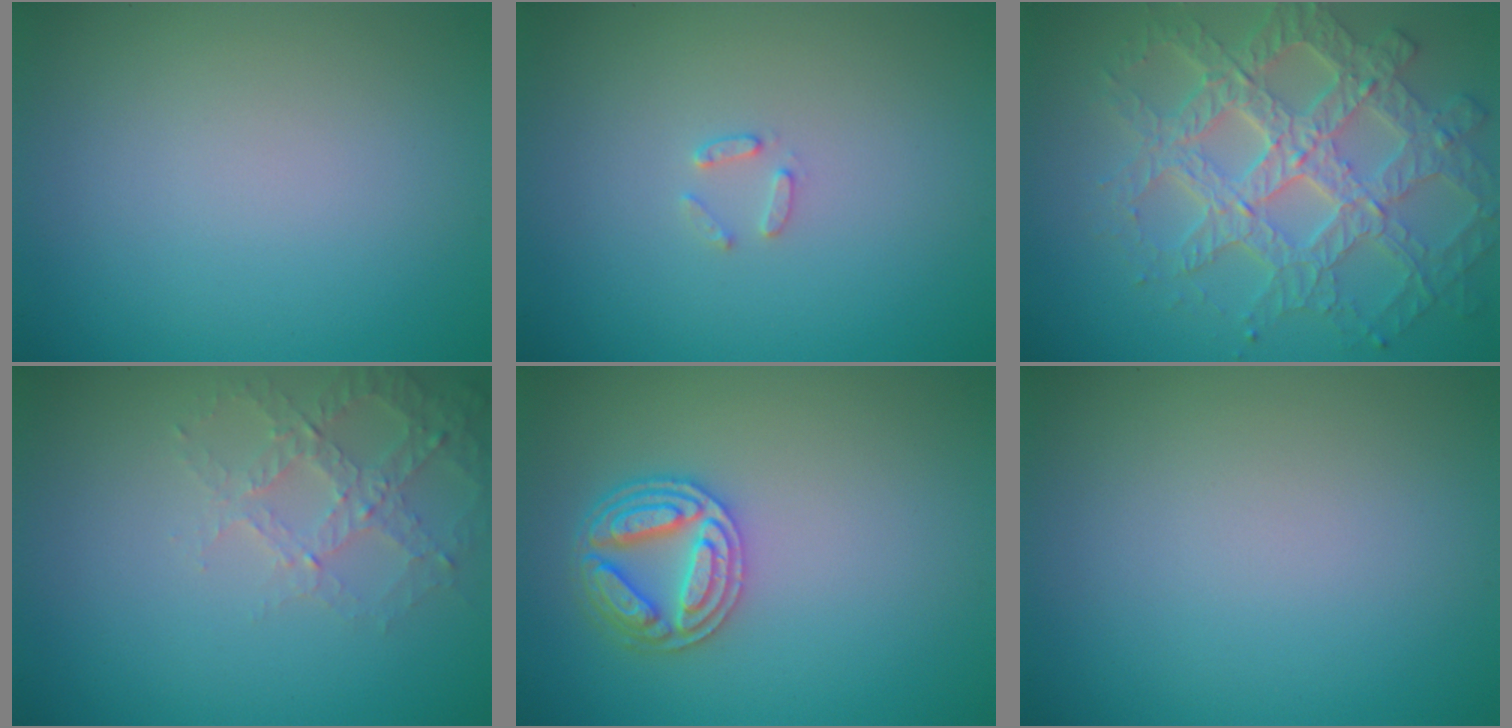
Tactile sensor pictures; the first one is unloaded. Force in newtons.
{"total": 1.0, "press": 1.0, "slide": 0.2}
{"total": 7.5, "press": 6.2, "slide": 4.3}
{"total": 2.8, "press": 2.7, "slide": 0.8}
{"total": 4.0, "press": 3.8, "slide": 1.3}
{"total": 0.0}